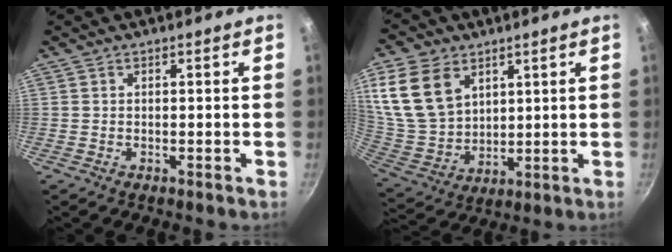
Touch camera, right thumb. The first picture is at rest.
{"total": 16.6, "force": [7.2, 11.5, 9.5], "torque": [-0.185, -0.028, 0.158]}